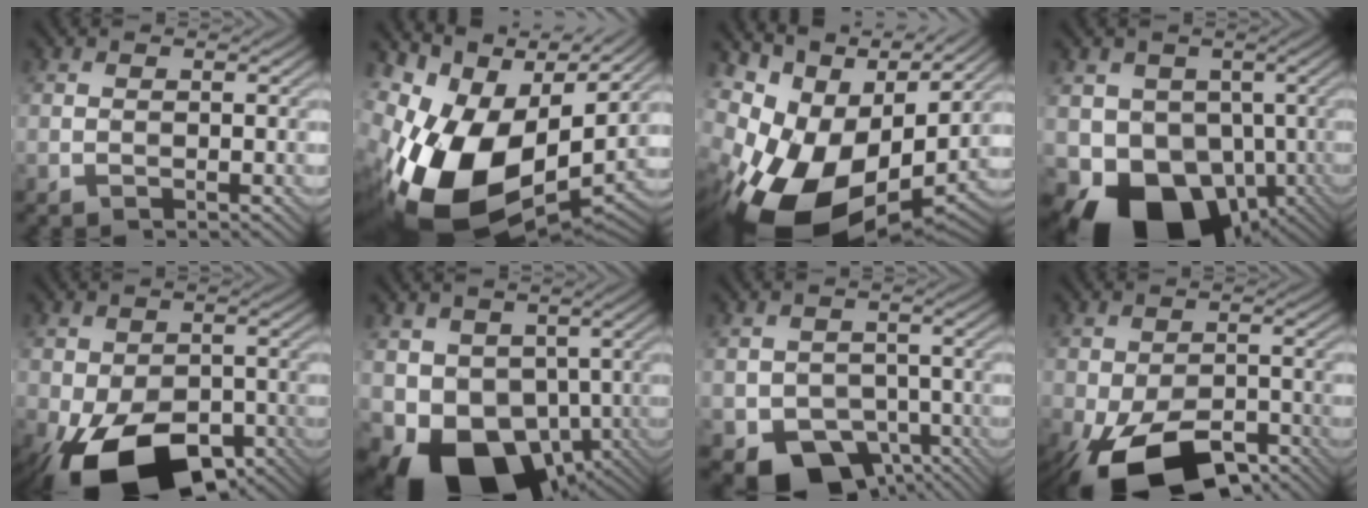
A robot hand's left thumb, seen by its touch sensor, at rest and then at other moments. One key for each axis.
{"total": 16.8, "fx": -1.3, "fy": 11.4, "fz": 12.3, "tx": -0.257, "ty": -0.037, "tz": -0.006}
{"total": 16.3, "fx": -1.3, "fy": 10.1, "fz": 12.7, "tx": -0.251, "ty": -0.032, "tz": 0.003}
{"total": 12.9, "fx": -4.0, "fy": 10.3, "fz": 6.6, "tx": -0.108, "ty": -0.032, "tz": -0.072}
{"total": 16.2, "fx": -8.9, "fy": 8.9, "fz": 10.2, "tx": -0.172, "ty": -0.044, "tz": -0.139}
{"total": 12.6, "fx": -2.8, "fy": 9.8, "fz": 7.4, "tx": -0.126, "ty": -0.035, "tz": -0.038}
{"total": 8.3, "fx": -4.3, "fy": 6.0, "fz": 3.9, "tx": -0.066, "ty": -0.026, "tz": -0.069}
{"total": 14.7, "fx": -9.0, "fy": 7.0, "fz": 9.3, "tx": -0.164, "ty": -0.045, "tz": -0.145}